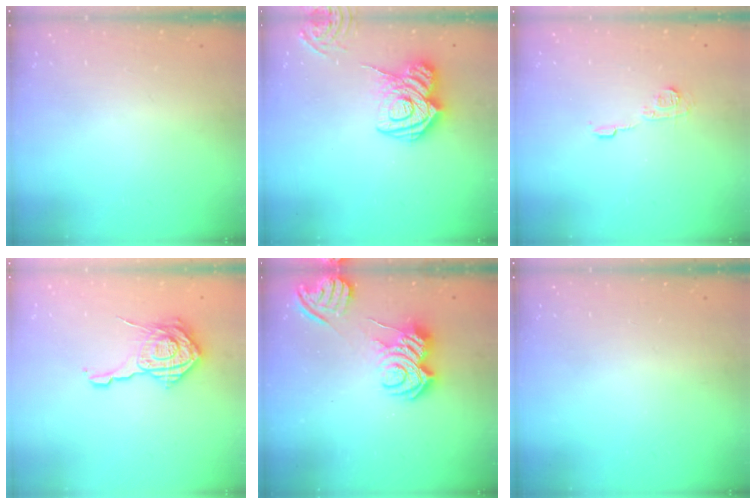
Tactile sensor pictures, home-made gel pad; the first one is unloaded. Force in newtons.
{"total": 16.0, "press": 15.9, "slide": 1.7}
{"total": 6.2, "press": 6.2, "slide": 0.2}
{"total": 15.0, "press": 15.0, "slide": 0.6}
{"total": 9.0, "press": 9.0, "slide": 0.7}
{"total": 0.0}